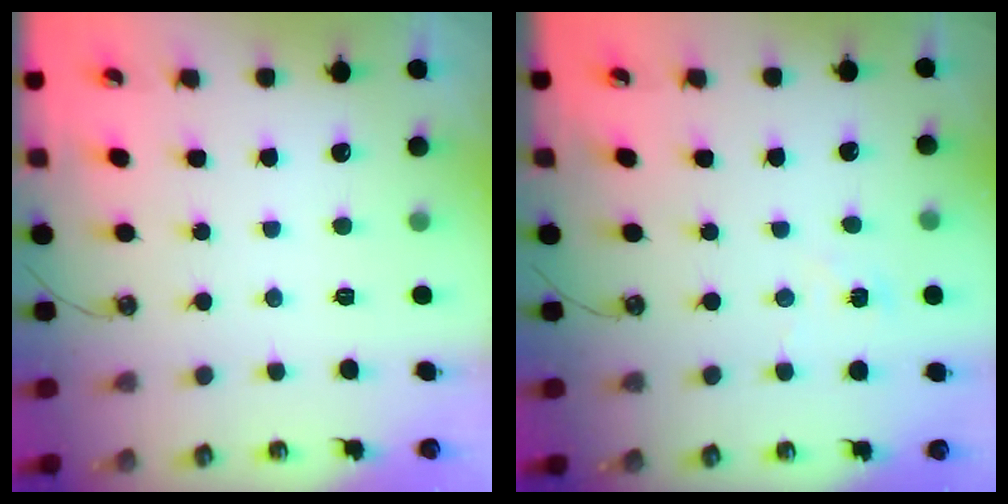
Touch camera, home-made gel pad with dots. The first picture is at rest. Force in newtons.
{"total": 3.7, "press": 3.7, "slide": 0.4}